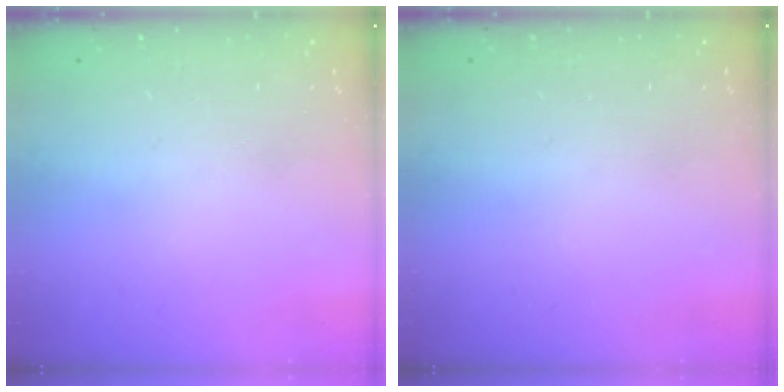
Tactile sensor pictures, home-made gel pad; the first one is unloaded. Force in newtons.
{"total": 0.0}